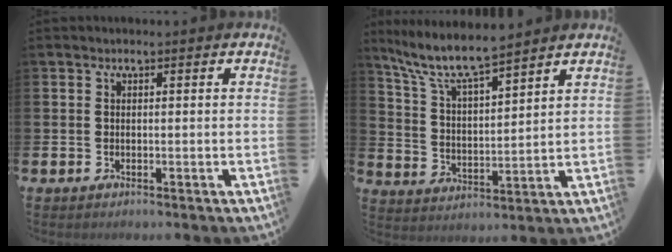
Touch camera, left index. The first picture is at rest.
{"total": 8.6, "force": [7.7, 1.2, 3.7], "torque": [-0.102, -0.042, 0.135]}